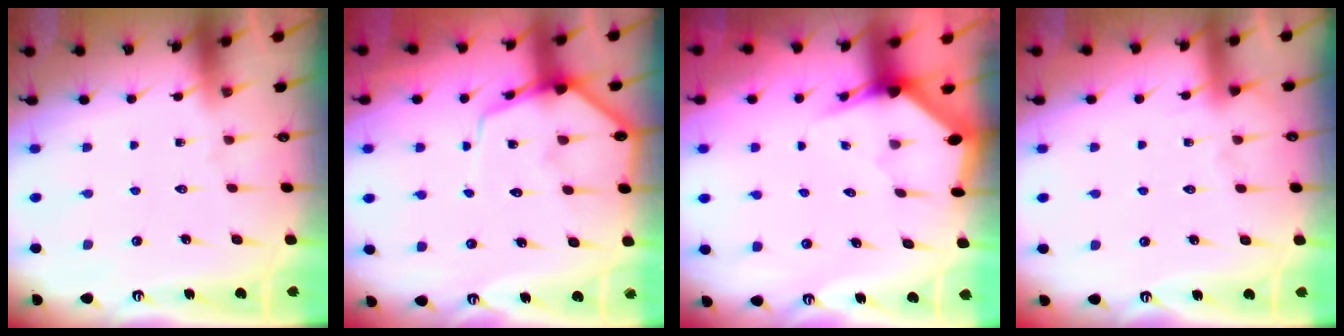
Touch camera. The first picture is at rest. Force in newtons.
{"total": 8.7, "press": 8.7, "slide": 0.9}
{"total": 2.8, "press": 2.8, "slide": 0.1}
{"total": 2.9, "press": 2.9, "slide": 0.4}